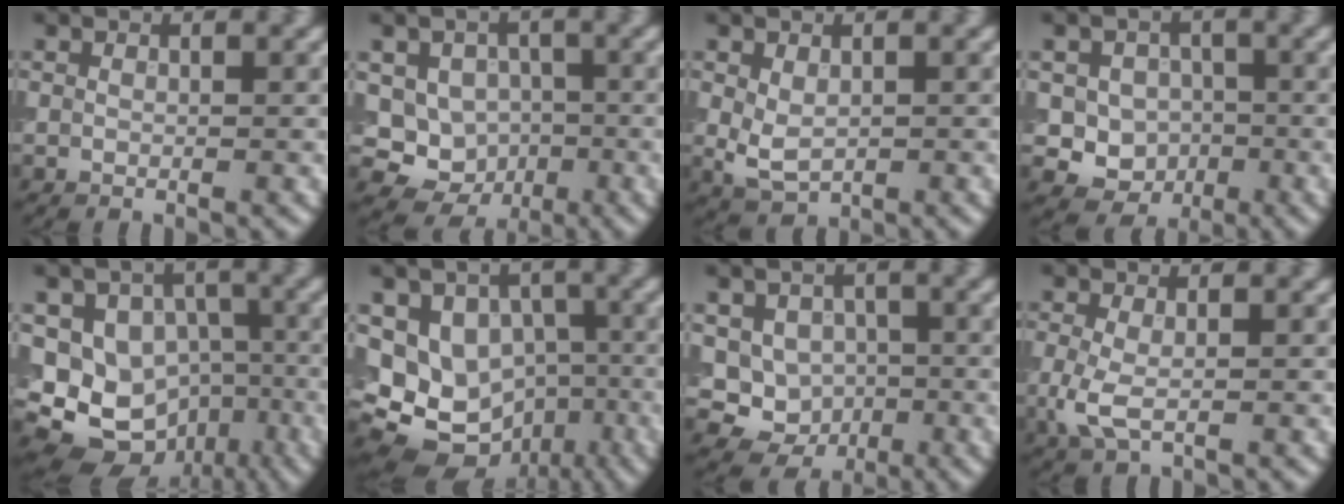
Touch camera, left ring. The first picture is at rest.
{"total": 6.8, "force": [-1.0, 6.3, 2.6], "torque": [-0.022, 0.007, -0.034]}
{"total": 2.6, "force": [0.1, 1.7, 2.0], "torque": [-0.042, -0.004, 0.008]}
{"total": 5.4, "force": [-1.0, 5.0, 1.9], "torque": [0.002, 0.003, -0.040]}
{"total": 12.2, "force": [-3.6, 10.4, 5.3], "torque": [-0.083, -0.003, -0.063]}
{"total": 12.9, "force": [-3.0, 10.9, 6.2], "torque": [-0.106, 0.004, -0.049]}
{"total": 5.9, "force": [-0.6, 5.5, 2.2], "torque": [-0.015, 0.005, -0.027]}
{"total": 2.7, "force": [-0.5, 1.3, 2.3], "torque": [-0.060, -0.005, -0.012]}